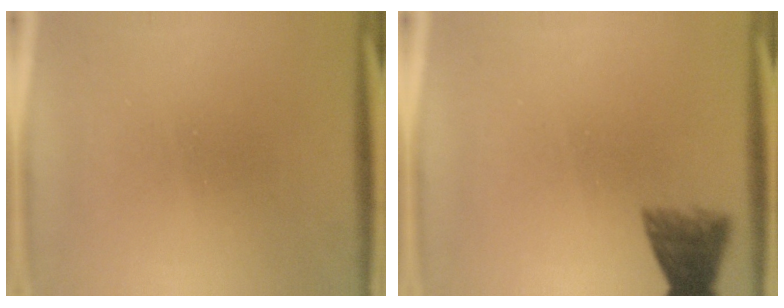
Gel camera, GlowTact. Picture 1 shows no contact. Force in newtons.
{"total": 4.0}